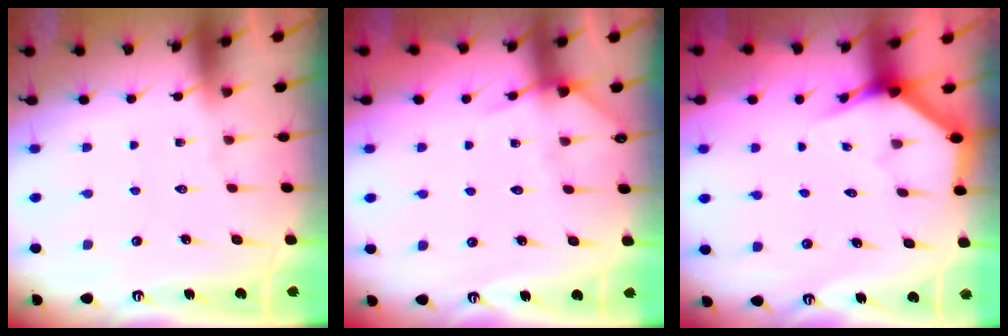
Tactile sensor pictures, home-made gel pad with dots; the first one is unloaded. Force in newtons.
{"total": 4.7, "press": 4.7, "slide": 0.6}
{"total": 3.7, "press": 3.7, "slide": 0.3}